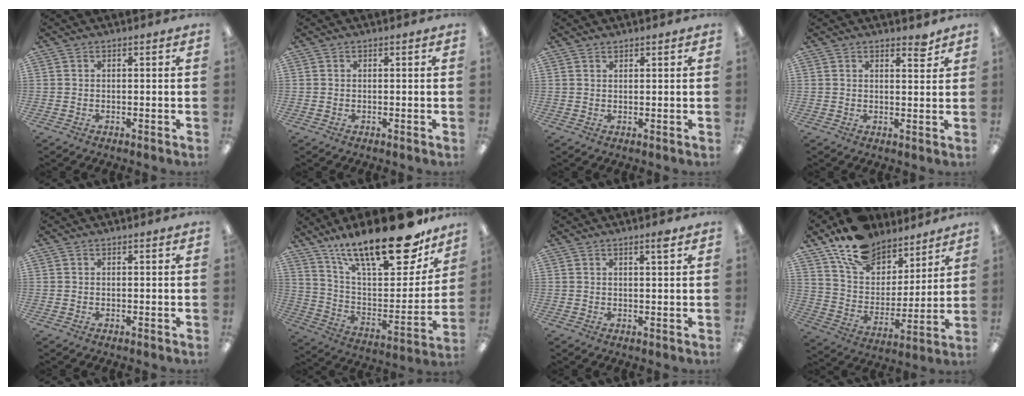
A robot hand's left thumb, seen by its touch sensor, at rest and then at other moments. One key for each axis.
{"total": 0.0}
{"total": 1.0, "fx": 0.9, "fy": 0.1, "fz": 0.0, "tx": -0.001, "ty": -0.001, "tz": 0.018}
{"total": 2.9, "fx": 2.4, "fy": 0.8, "fz": 1.3, "tx": -0.005, "ty": -0.016, "tz": 0.038}
{"total": 0.0}
{"total": 25.4, "fx": 17.5, "fy": 8.9, "fz": 16.2, "tx": -0.244, "ty": -0.114, "tz": 0.296}
{"total": 2.3, "fx": 1.6, "fy": 0.1, "fz": 1.7, "tx": -0.028, "ty": -0.003, "tz": 0.025}
{"total": 15.8, "fx": 12.7, "fy": 8.2, "fz": 4.6, "tx": -0.101, "ty": -0.085, "tz": 0.237}